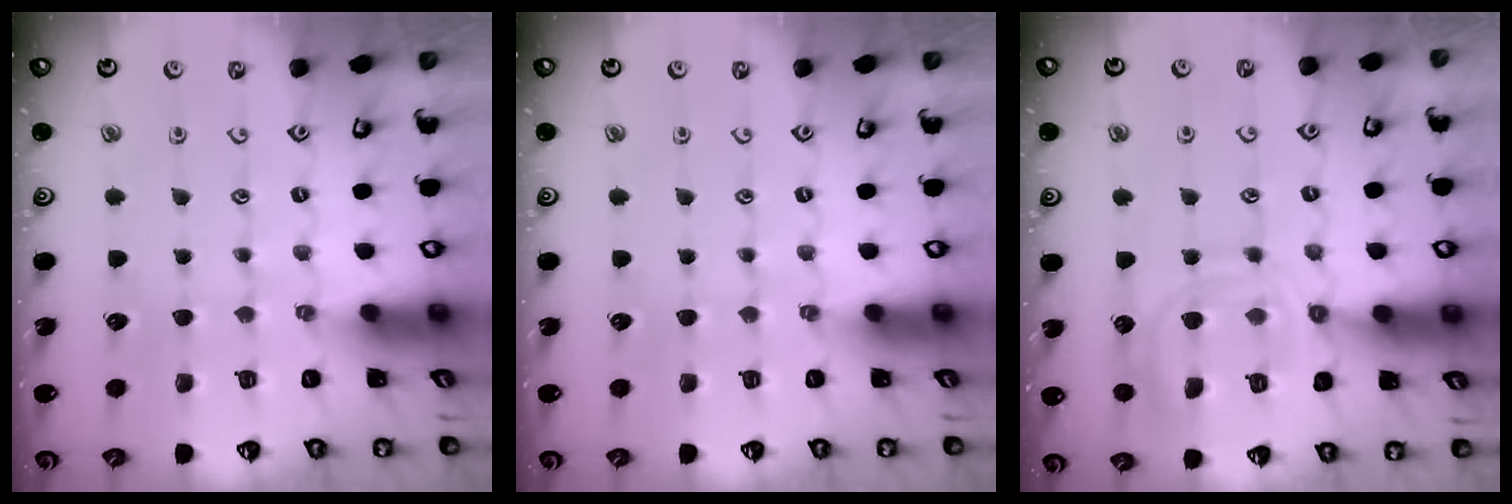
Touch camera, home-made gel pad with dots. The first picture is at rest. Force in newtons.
{"total": 0.0}
{"total": 11.8, "press": 11.8, "slide": 1.1}